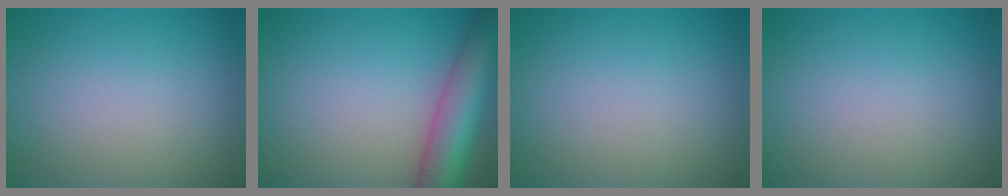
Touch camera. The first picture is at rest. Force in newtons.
{"total": 8.2, "press": 8.2, "slide": 0.3}
{"total": 0.0}
{"total": 0.0}